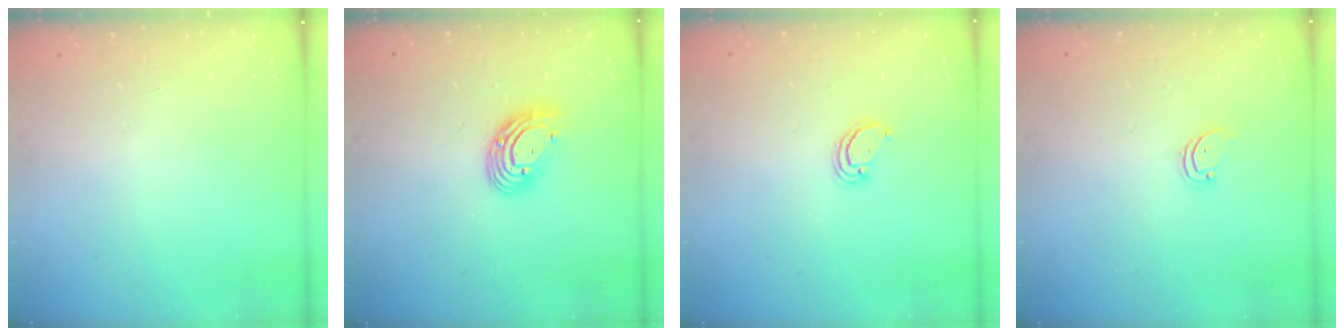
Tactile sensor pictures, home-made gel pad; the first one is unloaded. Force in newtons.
{"total": 9.9, "press": 9.8, "slide": 1.2}
{"total": 2.8, "press": 2.8, "slide": 0.2}
{"total": 2.3, "press": 2.3, "slide": 0.1}